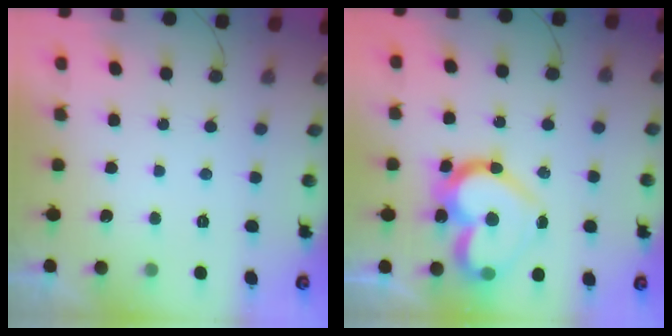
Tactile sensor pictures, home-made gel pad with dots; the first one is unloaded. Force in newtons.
{"total": 19.6, "press": 19.6, "slide": 1.6}